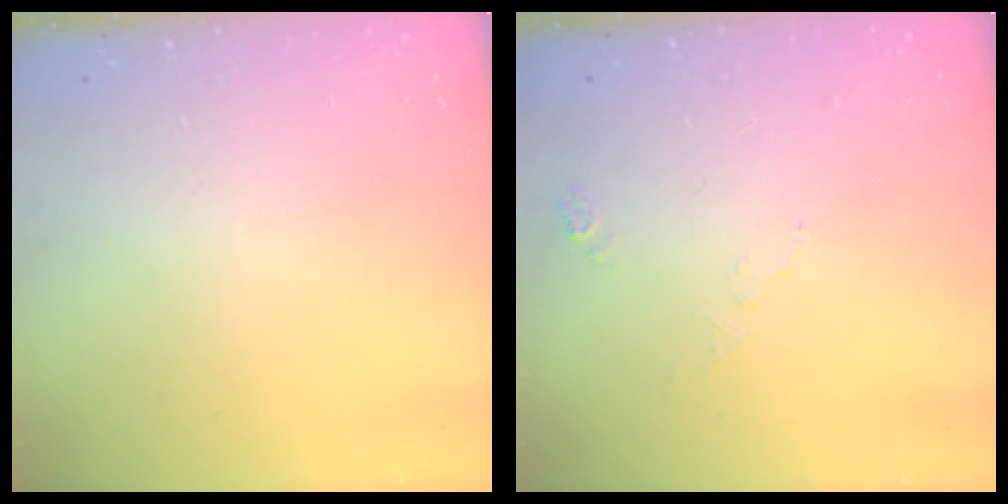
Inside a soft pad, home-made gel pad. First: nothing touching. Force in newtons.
{"total": 5.1, "press": 3.0, "slide": 4.1}